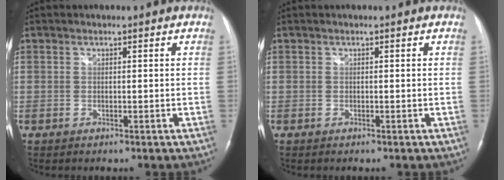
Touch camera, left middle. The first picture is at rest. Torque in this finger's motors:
{"motor_torque": [-0.06, 0.00, 0.02, 0.00]}